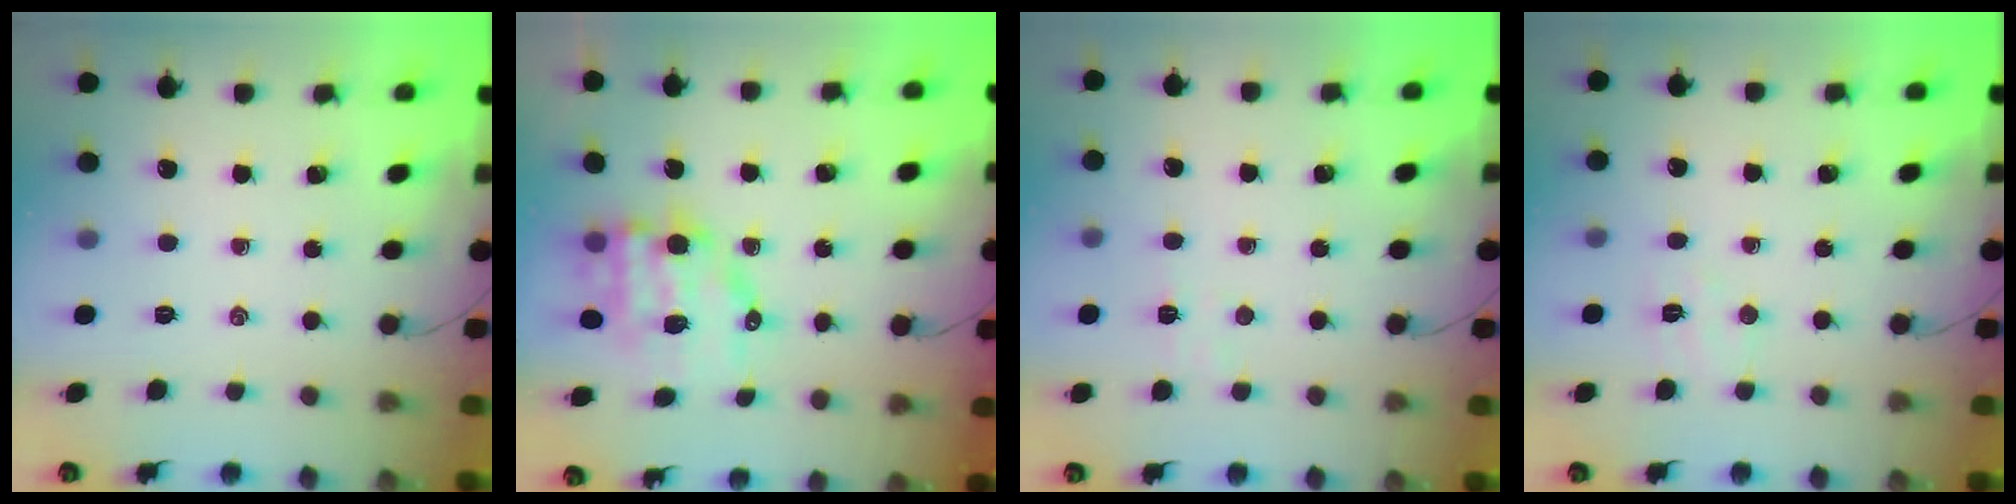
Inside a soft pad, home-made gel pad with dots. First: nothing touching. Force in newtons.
{"total": 9.9, "press": 9.6, "slide": 2.3}
{"total": 3.0, "press": 2.9, "slide": 0.8}
{"total": 5.1, "press": 5.0, "slide": 1.0}